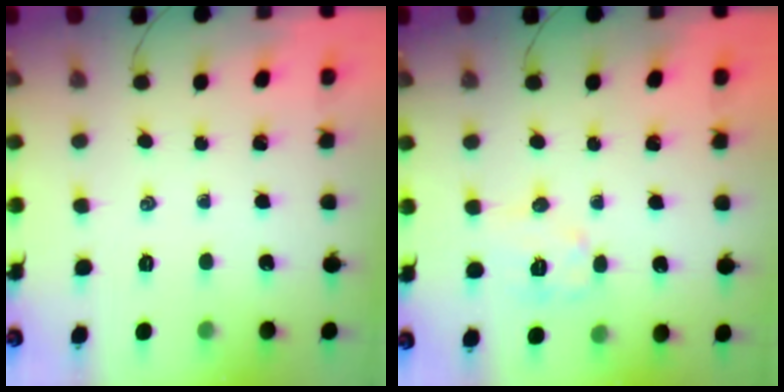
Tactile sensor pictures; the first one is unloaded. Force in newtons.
{"total": 8.1, "press": 8.1, "slide": 0.4}